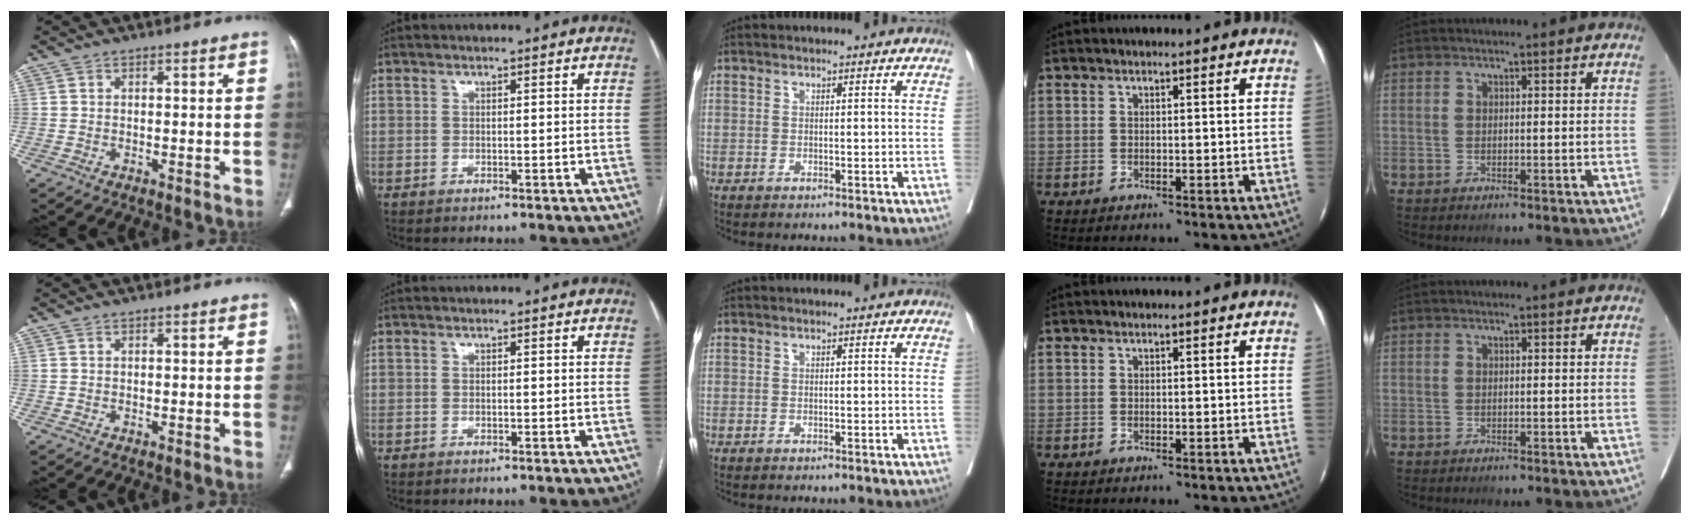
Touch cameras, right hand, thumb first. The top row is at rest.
{}